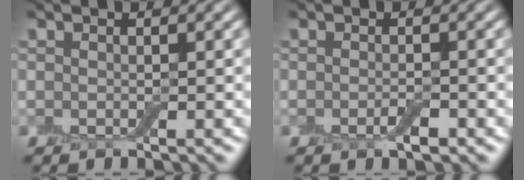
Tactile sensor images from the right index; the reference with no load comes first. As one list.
[{"total": 1.3, "force": [-0.5, 0.4, 1.1], "torque": [-0.019, -0.004, -0.011]}]